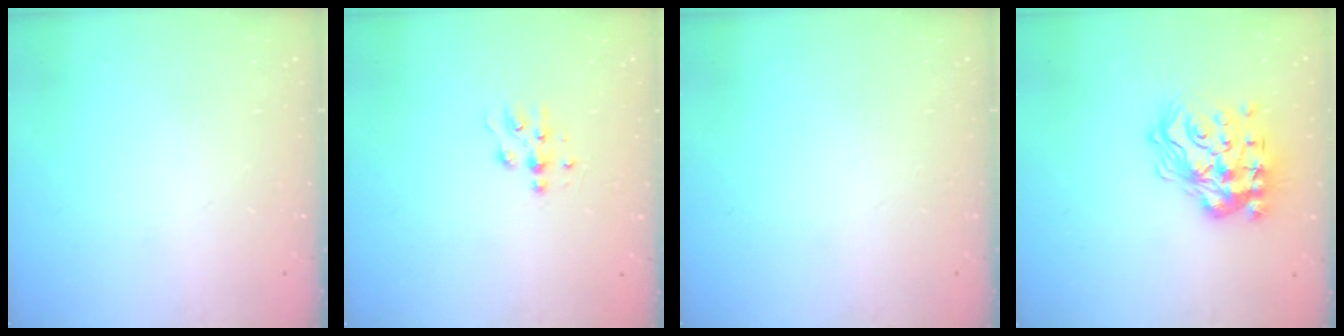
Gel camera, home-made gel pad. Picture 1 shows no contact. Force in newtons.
{"total": 6.7, "press": 6.7, "slide": 0.7}
{"total": 0.0}
{"total": 20.1, "press": 20.0, "slide": 2.2}